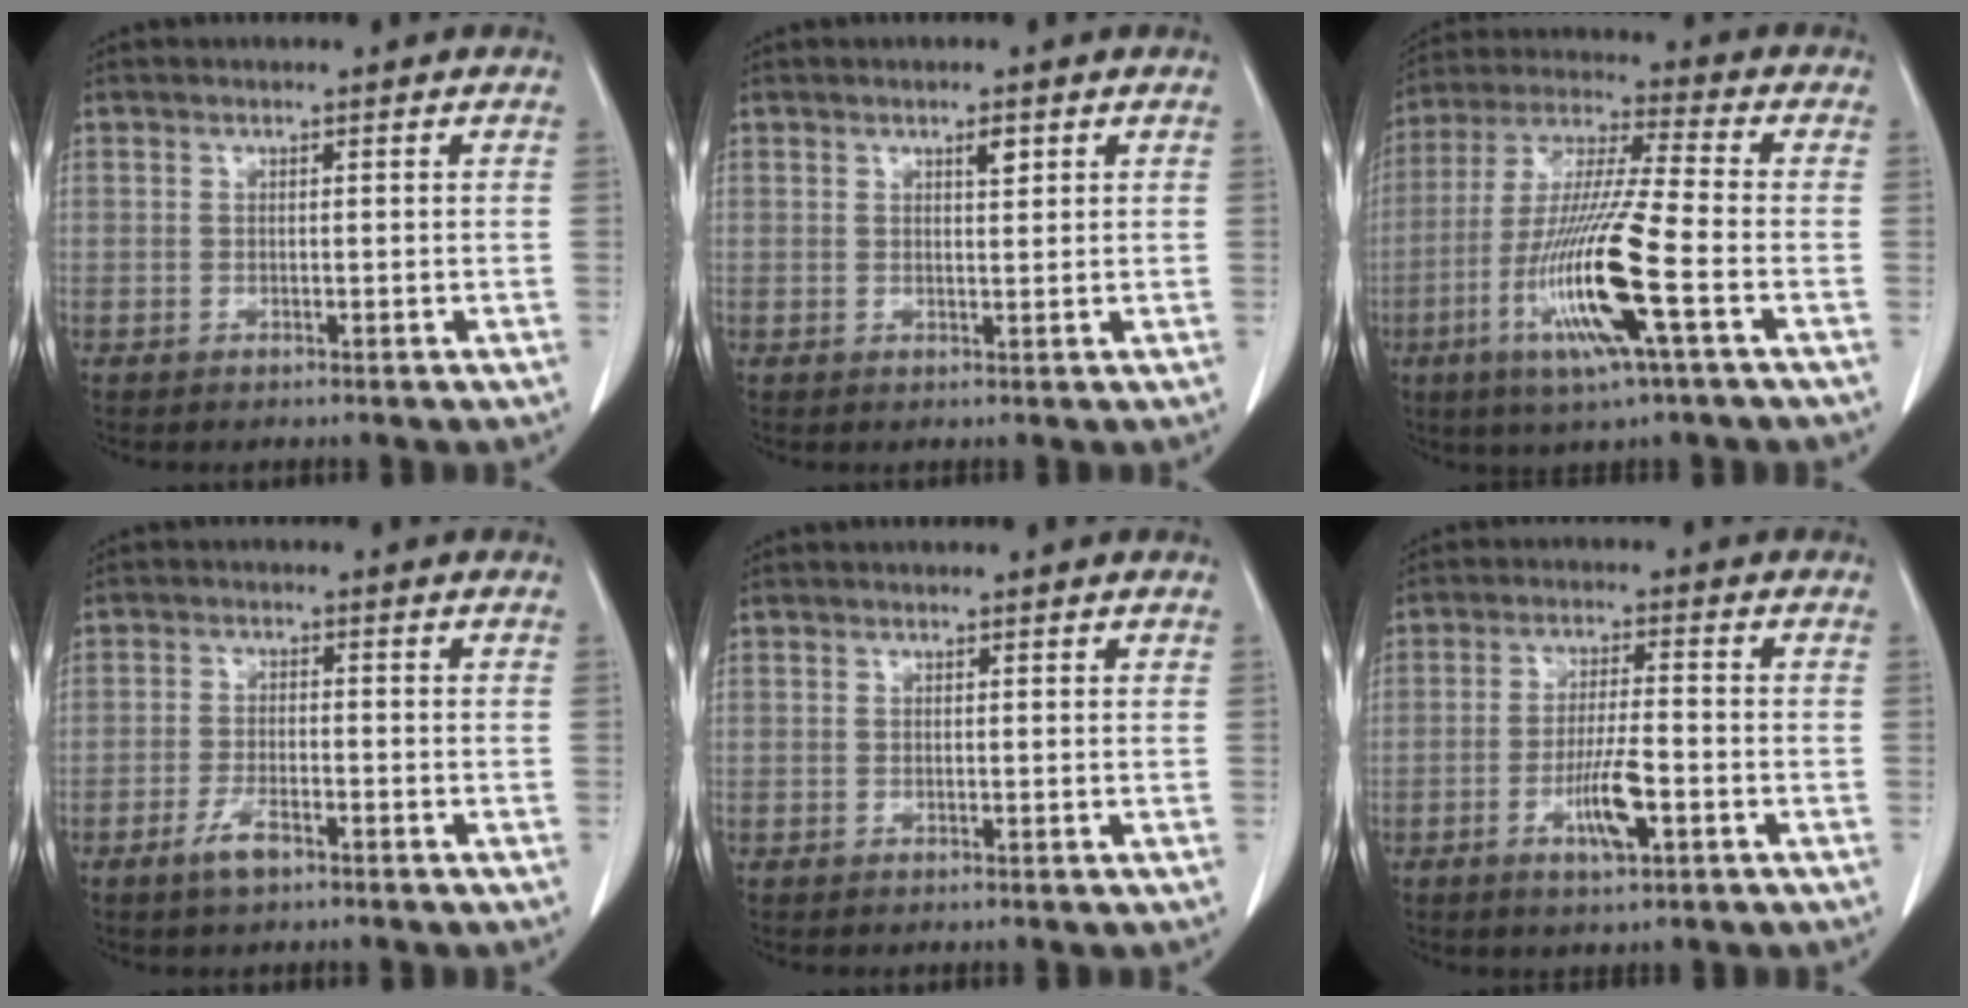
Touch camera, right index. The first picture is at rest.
{"total": 1.6, "force": [0.9, 0.4, 1.3], "torque": [-0.021, -0.004, 0.014]}
{"total": 16.0, "force": [-5.4, 0.1, 15.0], "torque": [-0.310, -0.019, -0.106]}
{"total": 3.5, "force": [-2.3, 1.0, 2.5], "torque": [-0.056, -0.001, -0.042]}
{"total": 0.0}
{"total": 6.5, "force": [-2.6, 1.0, 5.9], "torque": [-0.110, -0.004, -0.044]}